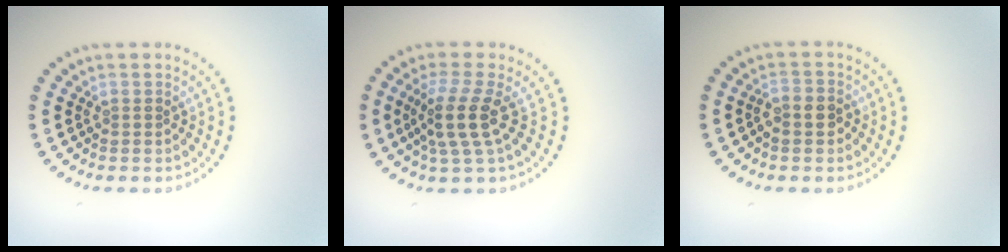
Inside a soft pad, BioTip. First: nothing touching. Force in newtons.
{"total": 3.8, "press": 2.9, "slide": 2.5}
{"total": 2.0, "press": 1.9, "slide": 0.8}